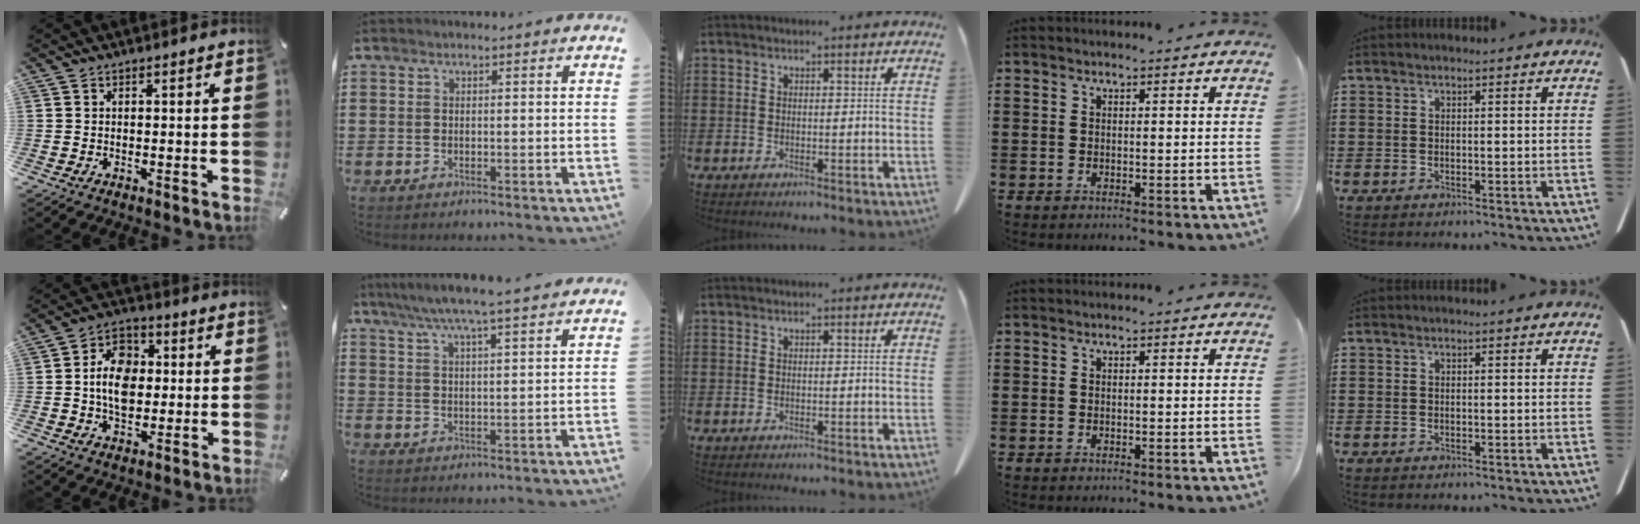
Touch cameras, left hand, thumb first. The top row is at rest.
{"thumb": {"total": 10.4, "force": [0.0, 7.9, 6.9], "torque": [-0.130, 0.009, -0.003]}, "index": {"total": 5.6, "force": [4.8, -0.5, 2.9], "torque": [-0.071, -0.021, 0.083]}}